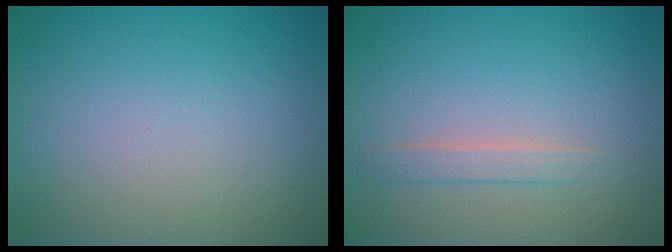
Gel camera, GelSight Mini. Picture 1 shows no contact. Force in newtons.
{"total": 1.3, "press": 1.3, "slide": 0.1}